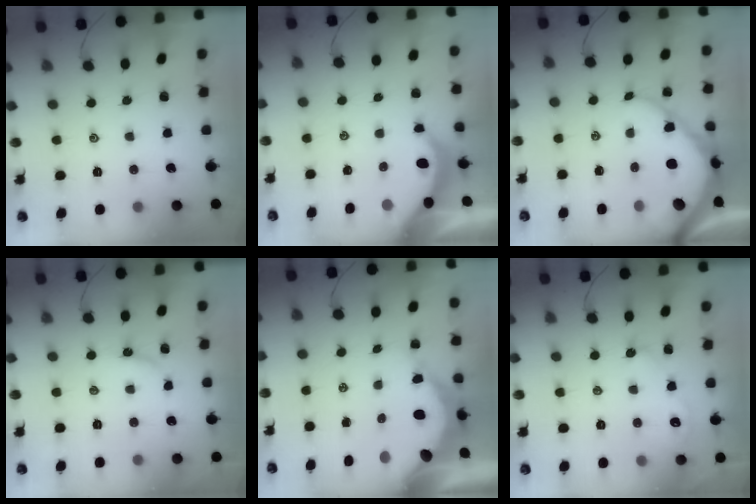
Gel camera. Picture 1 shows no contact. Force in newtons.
{"total": 3.8, "press": 3.8, "slide": 0.4}
{"total": 10.9, "press": 10.9, "slide": 1.2}
{"total": 2.9, "press": 2.9, "slide": 0.3}
{"total": 13.9, "press": 13.8, "slide": 1.6}
{"total": 2.8, "press": 2.8, "slide": 0.4}